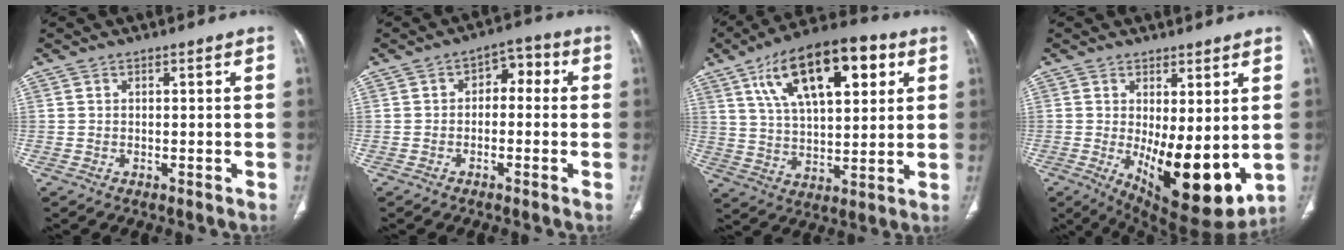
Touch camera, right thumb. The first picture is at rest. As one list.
[{"total": 4.9, "force": [-0.2, 3.4, 3.6], "torque": [-0.024, 0.028, -0.015]}, {"total": 20.7, "force": [8.6, 9.3, 16.4], "torque": [-0.241, -0.008, 0.142]}, {"total": 14.2, "force": [-1.2, 5.6, 13.0], "torque": [-0.185, -0.037, 0.004]}]